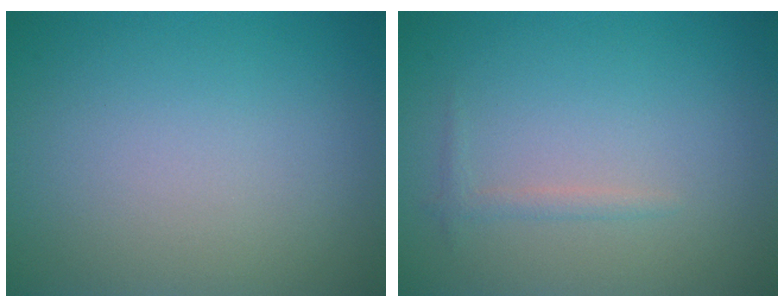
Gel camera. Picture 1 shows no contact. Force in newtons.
{"total": 0.9, "press": 0.9, "slide": 0.1}